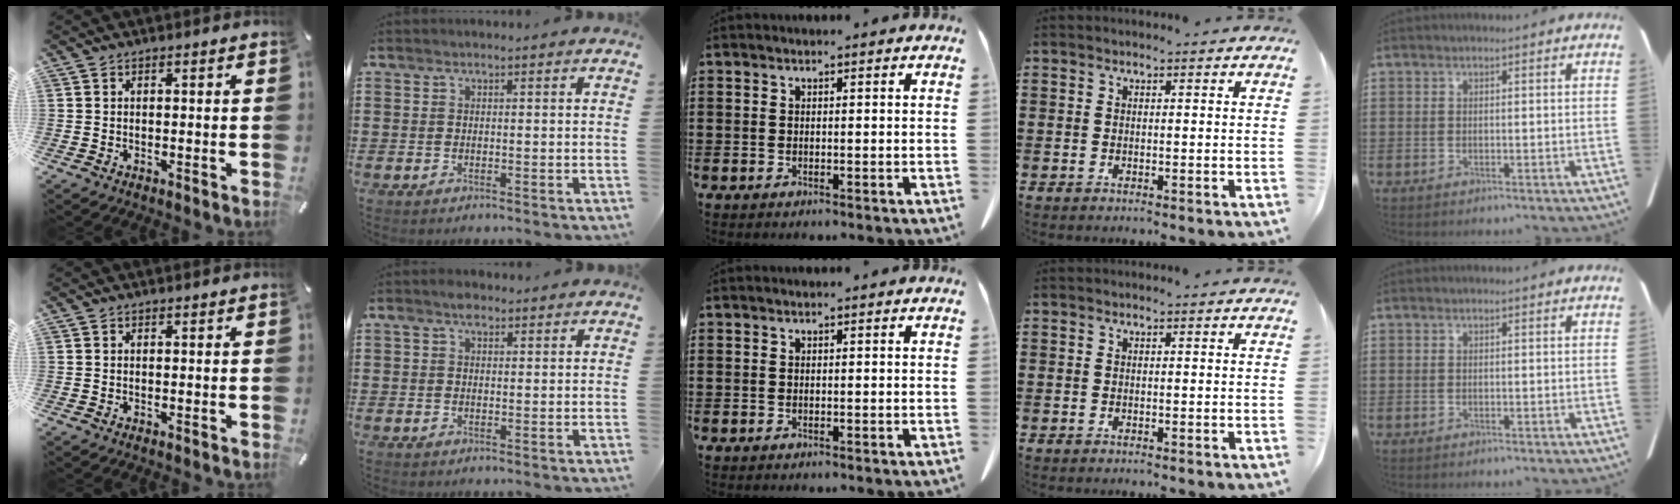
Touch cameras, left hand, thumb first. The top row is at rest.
{"index": {"total": 2.6, "force": [1.2, 1.5, 1.6], "torque": [-0.037, 0.008, 0.022]}}